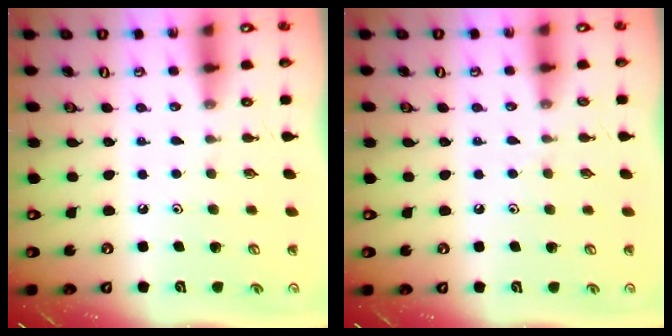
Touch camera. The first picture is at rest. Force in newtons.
{"total": 4.3, "press": 4.3, "slide": 0.3}